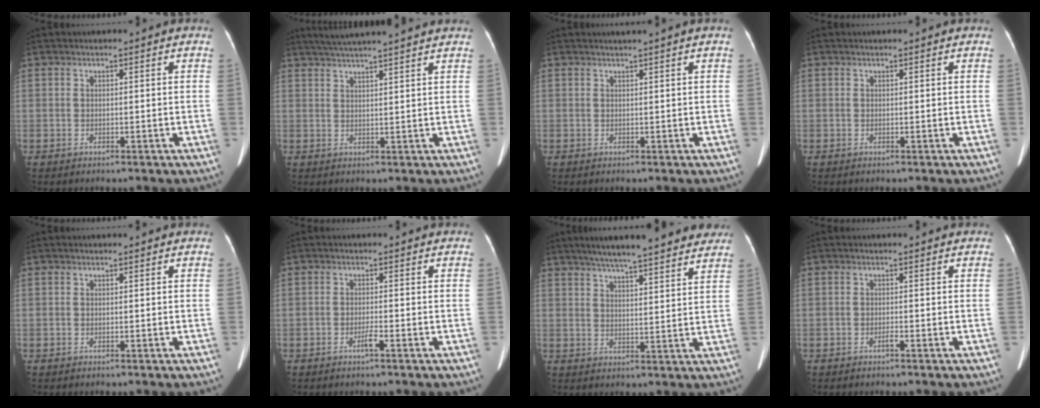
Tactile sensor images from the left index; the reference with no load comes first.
{"total": 11.9, "force": [10.5, -0.3, 5.7], "torque": [-0.100, 0.031, 0.139]}
{"total": 1.1, "force": [0.8, -0.3, 0.5], "torque": [-0.011, 0.000, 0.022]}
{"total": 0.0}
{"total": 0.0}
{"total": 1.5, "force": [-1.1, -0.2, 1.0], "torque": [-0.026, -0.003, -0.022]}
{"total": 18.1, "force": [15.3, 2.2, 9.5], "torque": [-0.145, 0.028, 0.202]}
{"total": 0.7, "force": [-0.6, -0.1, 0.3], "torque": [-0.008, -0.002, -0.013]}